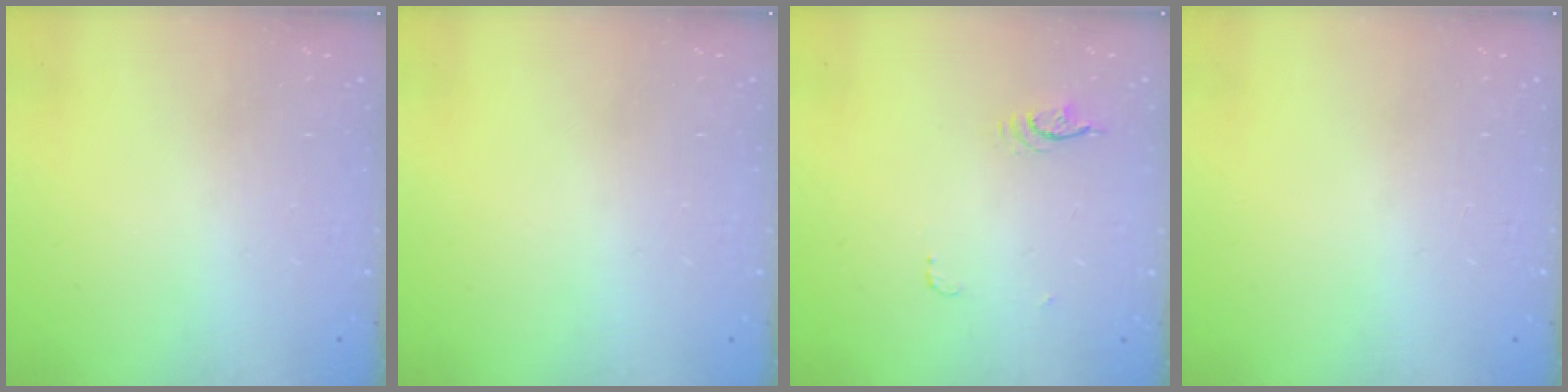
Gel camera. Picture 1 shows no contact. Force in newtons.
{"total": 0.0}
{"total": 3.8, "press": 3.4, "slide": 1.6}
{"total": 0.0}